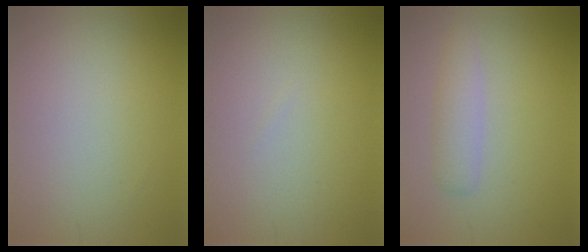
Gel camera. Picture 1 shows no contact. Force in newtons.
{"total": 0.0}
{"total": 2.2, "press": 2.2, "slide": 0.0}